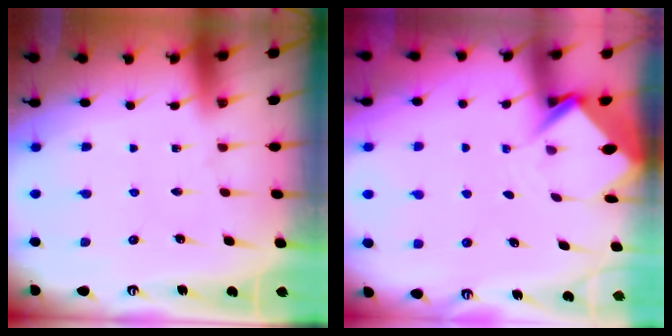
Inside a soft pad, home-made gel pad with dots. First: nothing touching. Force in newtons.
{"total": 3.7, "press": 3.7, "slide": 0.3}